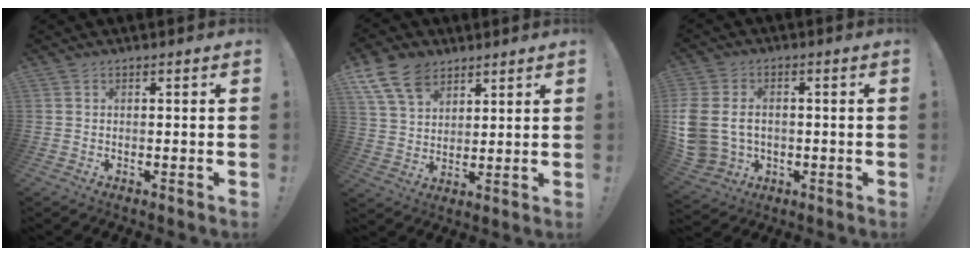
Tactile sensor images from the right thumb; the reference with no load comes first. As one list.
[{"total": 12.9, "force": [7.8, 8.4, 5.9], "torque": [-0.111, -0.034, 0.154]}, {"total": 13.3, "force": [-0.1, 10.9, 7.7], "torque": [-0.154, -0.001, 0.003]}]